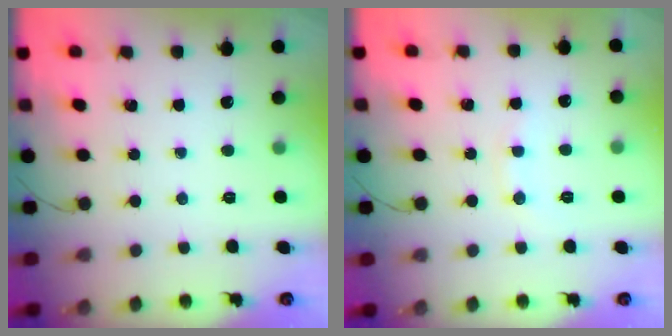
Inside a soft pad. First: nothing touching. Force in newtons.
{"total": 6.2, "press": 6.0, "slide": 1.7}